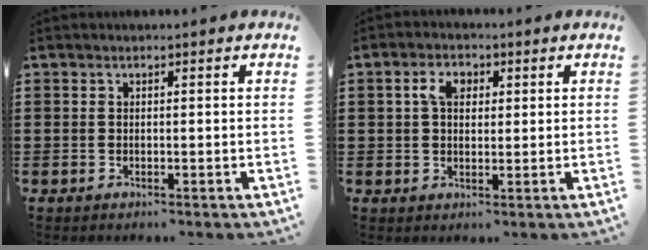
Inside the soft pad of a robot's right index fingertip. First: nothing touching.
{"total": 3.7, "force": [1.0, 2.4, 2.6], "torque": [-0.060, 0.014, 0.016]}